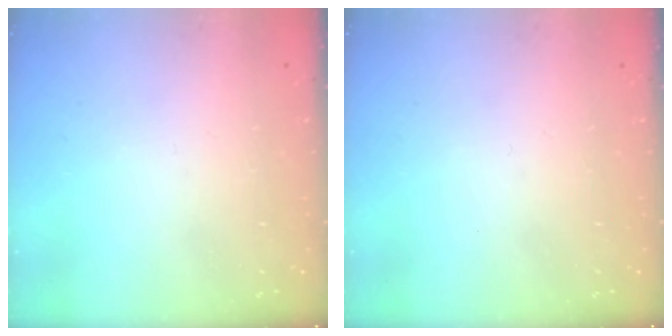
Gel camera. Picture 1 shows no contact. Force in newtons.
{"total": 0.0}